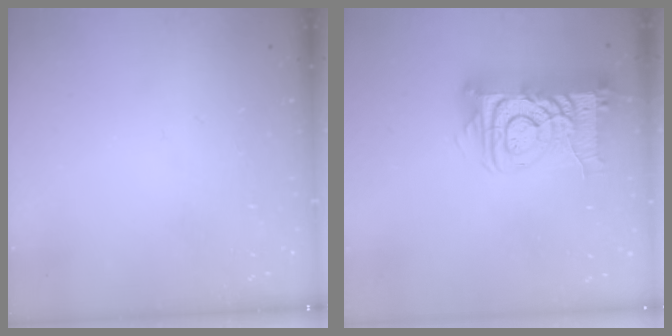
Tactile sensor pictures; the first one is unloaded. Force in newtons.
{"total": 15.4, "press": 15.4, "slide": 1.3}